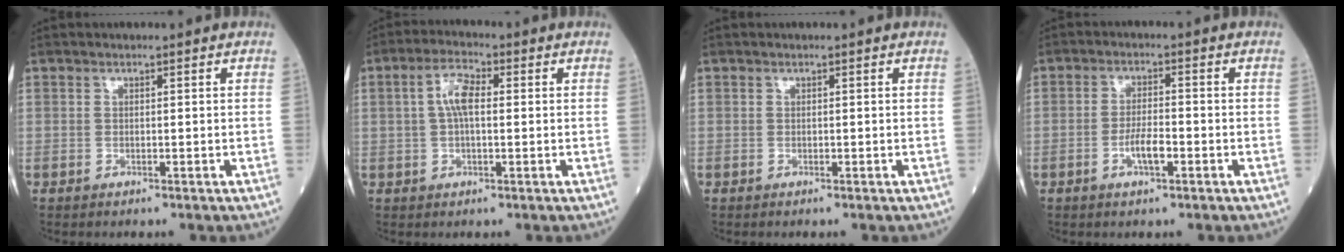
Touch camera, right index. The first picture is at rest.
{"total": 5.1, "force": [0.8, 1.8, 4.7], "torque": [-0.097, 0.015, 0.014]}
{"total": 0.0}
{"total": 4.0, "force": [-1.5, 0.9, 3.6], "torque": [-0.068, 0.002, -0.029]}